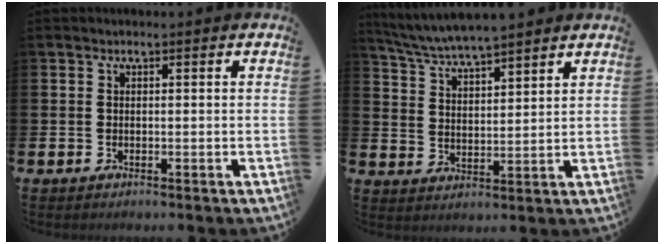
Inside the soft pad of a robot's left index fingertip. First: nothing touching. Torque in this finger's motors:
{"motor_torque": [0.97, -1.17, 0.58, 0.21]}